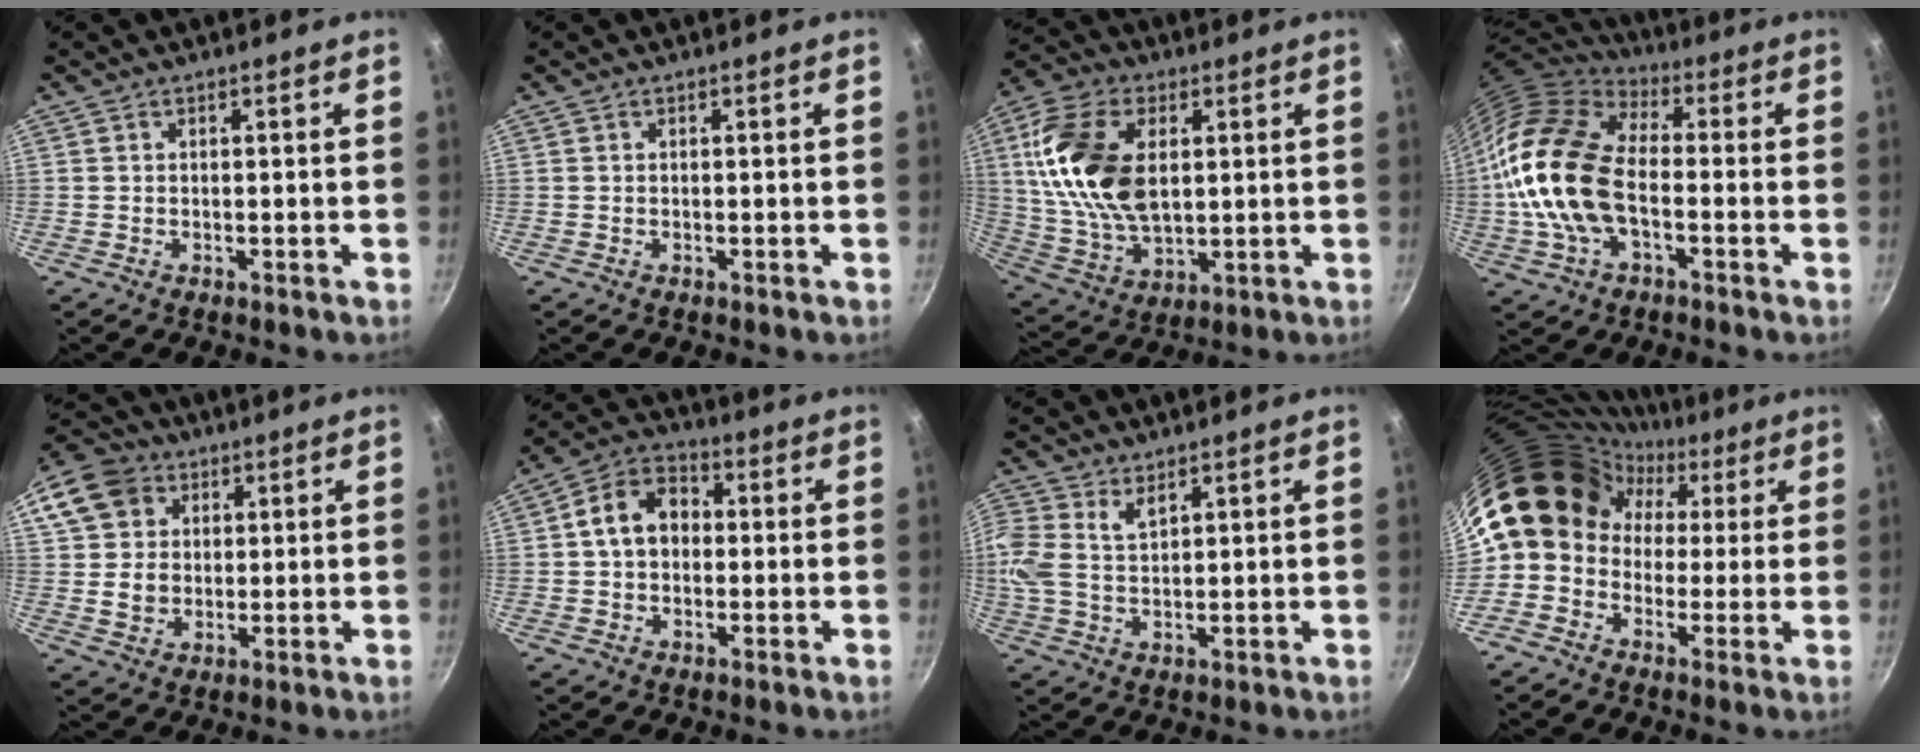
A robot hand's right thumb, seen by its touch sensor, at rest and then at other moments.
{"total": 0.0}
{"total": 18.9, "force": [3.7, 11.4, 14.6], "torque": [-0.268, -0.004, 0.075]}
{"total": 19.2, "force": [-2.3, 11.3, 15.4], "torque": [-0.283, 0.029, -0.056]}
{"total": 14.0, "force": [4.8, 11.5, 6.4], "torque": [-0.108, 0.010, 0.082]}
{"total": 9.7, "force": [0.6, 7.4, 6.3], "torque": [-0.080, 0.029, -0.007]}
{"total": 8.2, "force": [3.7, 4.9, 5.4], "torque": [-0.118, -0.003, 0.074]}
{"total": 16.1, "force": [0.7, 14.0, 7.9], "torque": [-0.105, 0.058, -0.011]}